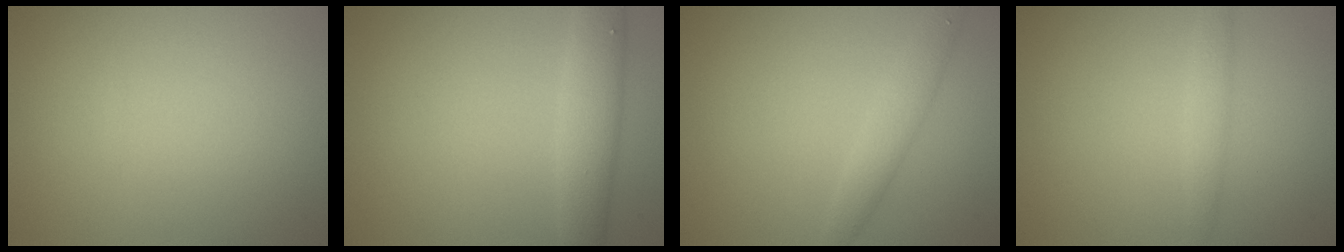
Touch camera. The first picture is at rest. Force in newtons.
{"total": 3.6, "press": 3.6, "slide": 0.1}
{"total": 2.3, "press": 2.3, "slide": 0.0}
{"total": 1.4, "press": 1.4, "slide": 0.0}